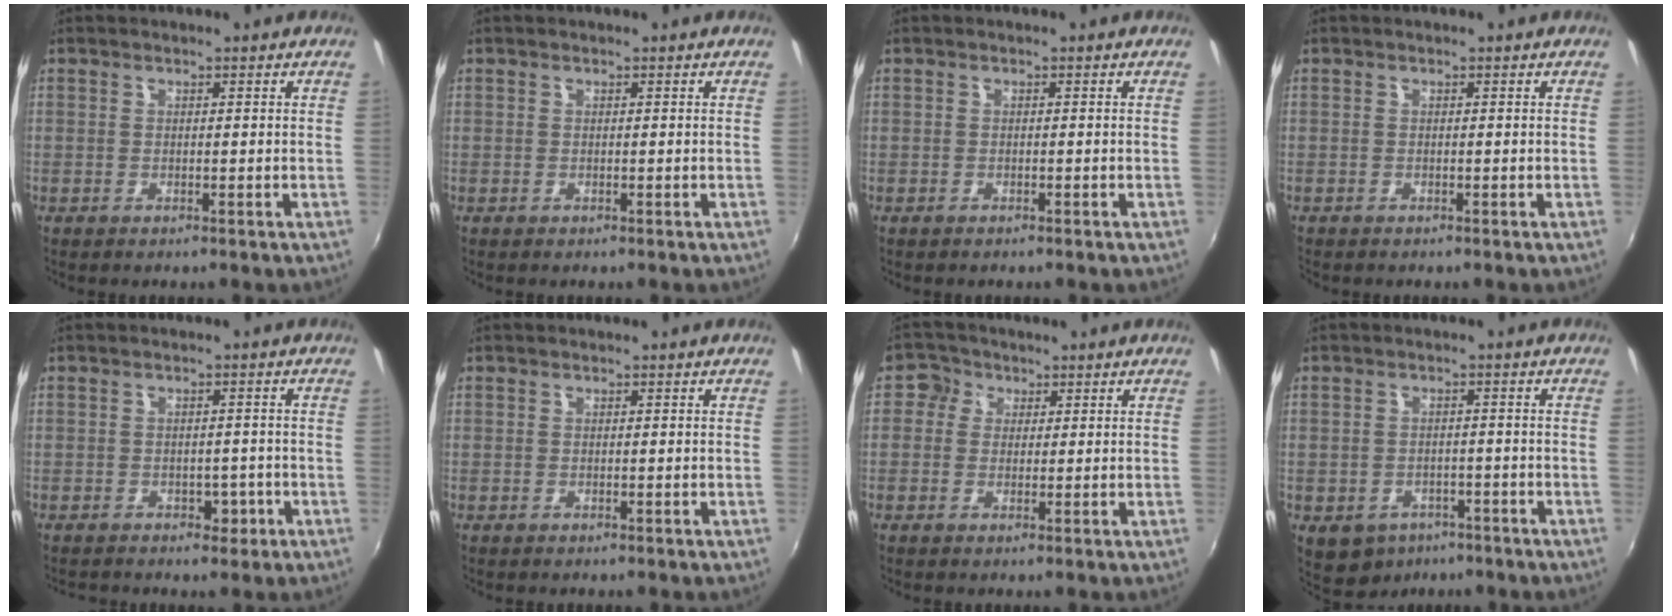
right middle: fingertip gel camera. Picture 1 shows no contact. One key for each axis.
{"total": 0.0}
{"total": 0.5, "fx": -0.5, "fy": 0.2, "fz": 0.1, "tx": -0.002, "ty": -0.003, "tz": -0.010}
{"total": 0.0}
{"total": 3.1, "fx": -1.8, "fy": 2.3, "fz": 1.0, "tx": -0.021, "ty": 0.002, "tz": -0.019}
{"total": 0.0}
{"total": 3.8, "fx": 0.6, "fy": 3.7, "fz": 0.5, "tx": 0.002, "ty": 0.008, "tz": -0.003}
{"total": 8.1, "fx": -4.8, "fy": 5.8, "fz": 3.1, "tx": -0.073, "ty": -0.011, "tz": -0.058}